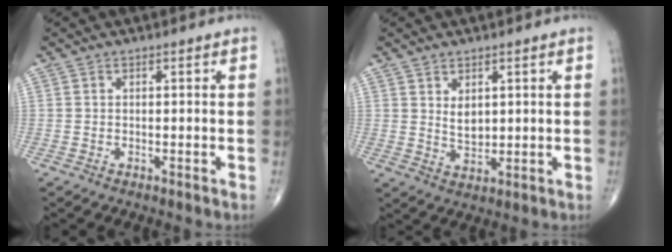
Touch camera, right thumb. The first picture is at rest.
{"total": 3.7, "force": [1.3, 2.2, 2.7], "torque": [-0.037, -0.019, 0.030]}